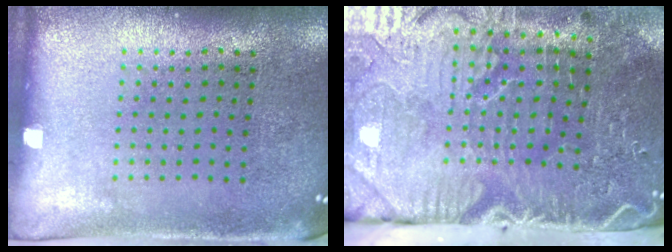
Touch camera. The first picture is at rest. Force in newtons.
{"total": 5.3, "press": 4.4, "slide": 3.0}